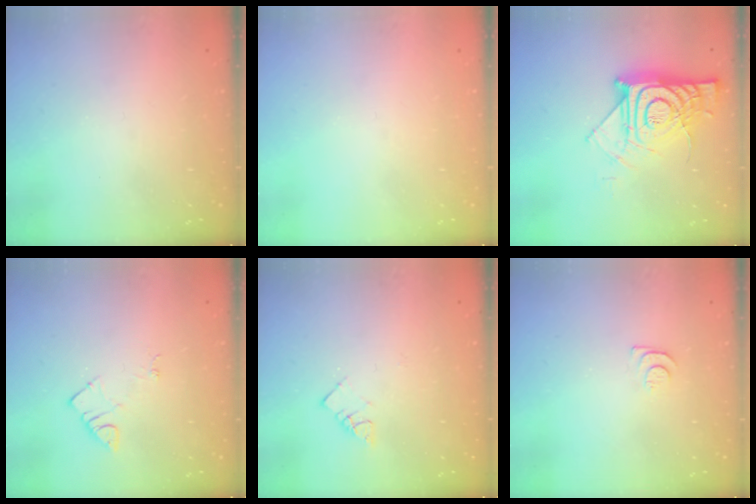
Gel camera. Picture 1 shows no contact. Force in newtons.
{"total": 0.0}
{"total": 14.5, "press": 14.5, "slide": 1.4}
{"total": 4.2, "press": 4.1, "slide": 0.8}
{"total": 3.6, "press": 3.6, "slide": 0.2}
{"total": 5.5, "press": 5.5, "slide": 0.5}